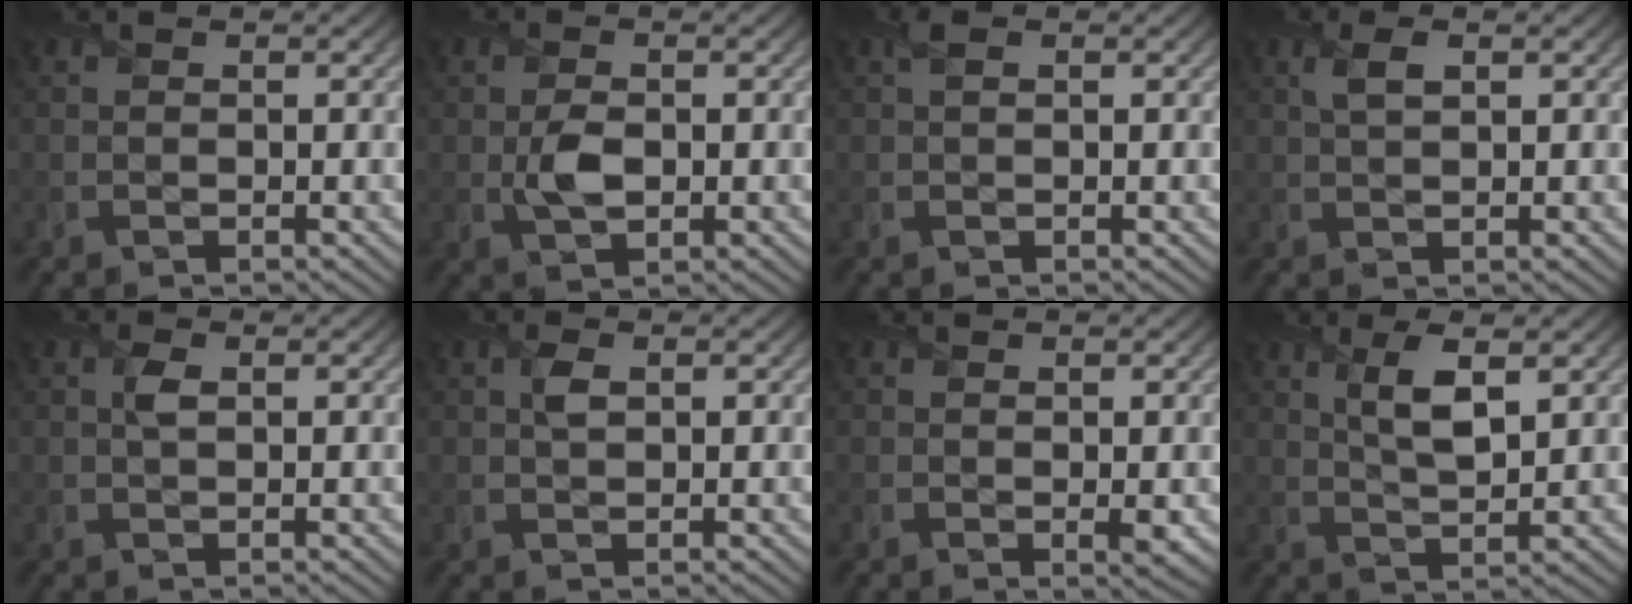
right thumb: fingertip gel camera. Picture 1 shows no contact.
{"total": 3.3, "force": [-0.3, 2.0, 2.7], "torque": [-0.061, -0.004, -0.006]}
{"total": 1.1, "force": [0.4, 0.4, 0.9], "torque": [-0.022, 0.007, 0.006]}
{"total": 2.1, "force": [1.0, 0.7, 1.8], "torque": [-0.041, 0.007, 0.019]}
{"total": 1.6, "force": [0.5, 0.7, 1.4], "torque": [-0.034, 0.005, 0.008]}
{"total": 1.8, "force": [0.7, 0.9, 1.5], "torque": [-0.036, 0.005, 0.011]}
{"total": 1.1, "force": [0.0, 0.3, 1.0], "torque": [-0.017, -0.006, 0.001]}
{"total": 4.9, "force": [2.2, 1.5, 4.2], "torque": [-0.092, 0.000, 0.042]}